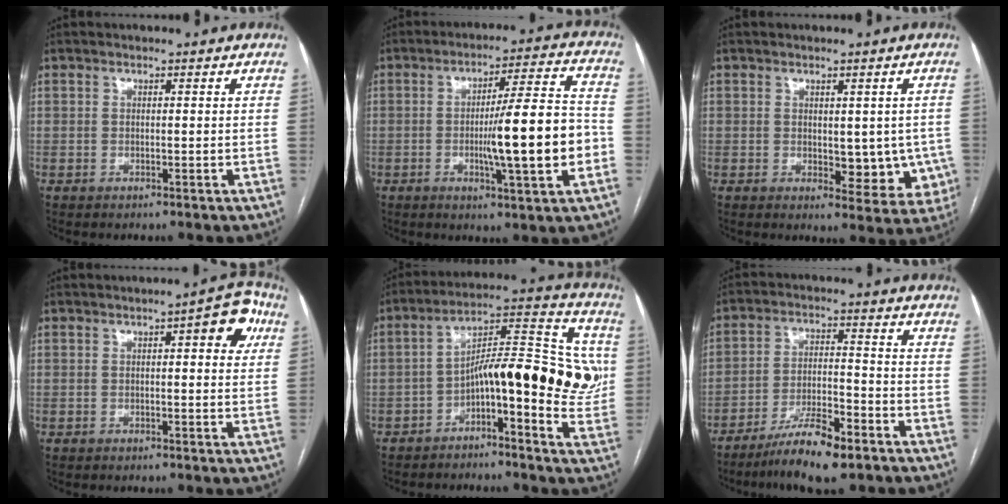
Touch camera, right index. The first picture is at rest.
{"total": 13.8, "force": [-2.8, 0.7, 13.5], "torque": [-0.208, 0.004, -0.041]}
{"total": 7.3, "force": [-0.5, 4.1, 6.0], "torque": [-0.047, -0.005, 0.001]}
{"total": 5.8, "force": [1.8, 1.6, 5.3], "torque": [-0.057, 0.014, 0.011]}
{"total": 15.9, "force": [-1.8, 4.6, 15.1], "torque": [-0.224, 0.048, -0.029]}
{"total": 10.0, "force": [-7.0, 1.5, 7.1], "torque": [-0.130, -0.016, -0.123]}